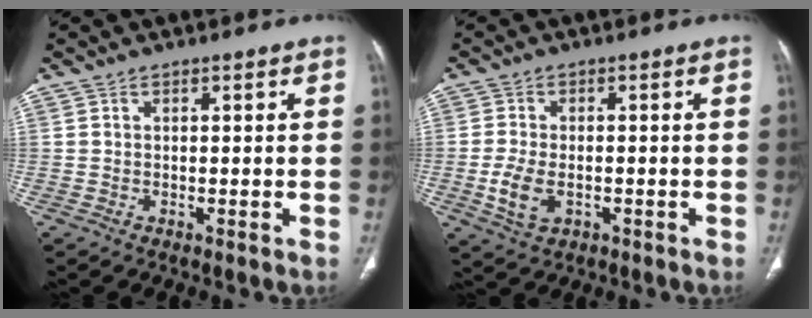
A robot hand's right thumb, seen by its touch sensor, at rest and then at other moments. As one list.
[{"total": 5.9, "force": [-1.5, 3.5, 4.4], "torque": [-0.095, -0.002, -0.024]}]